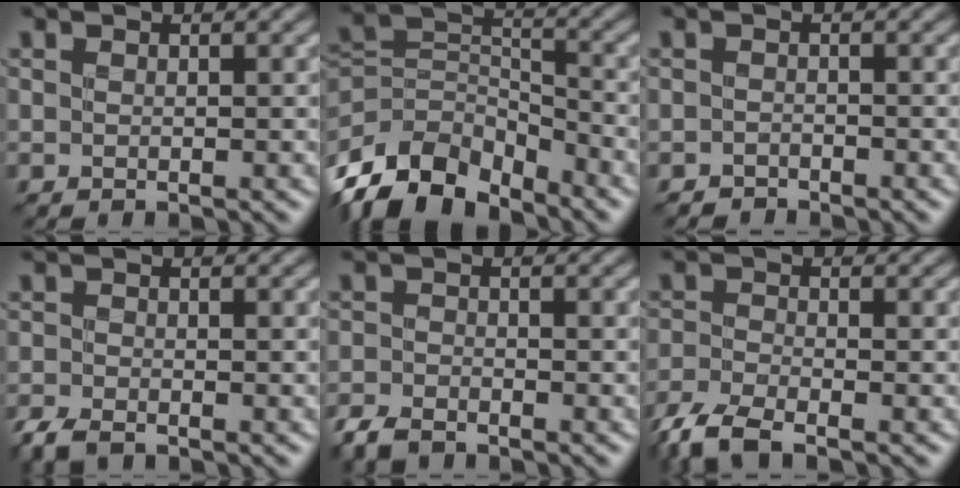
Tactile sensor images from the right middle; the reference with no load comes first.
{"total": 11.3, "force": [-7.9, 5.6, 5.7], "torque": [-0.112, 0.001, -0.156]}
{"total": 1.1, "force": [-1.1, 0.2, -0.1], "torque": [0.004, 0.000, -0.021]}
{"total": 2.7, "force": [-2.2, 0.9, 1.3], "torque": [-0.028, -0.009, -0.049]}
{"total": 2.8, "force": [-2.4, 1.0, 1.0], "torque": [-0.020, -0.006, -0.055]}
{"total": 4.4, "force": [-3.5, 1.2, 2.5], "torque": [-0.054, -0.013, -0.080]}